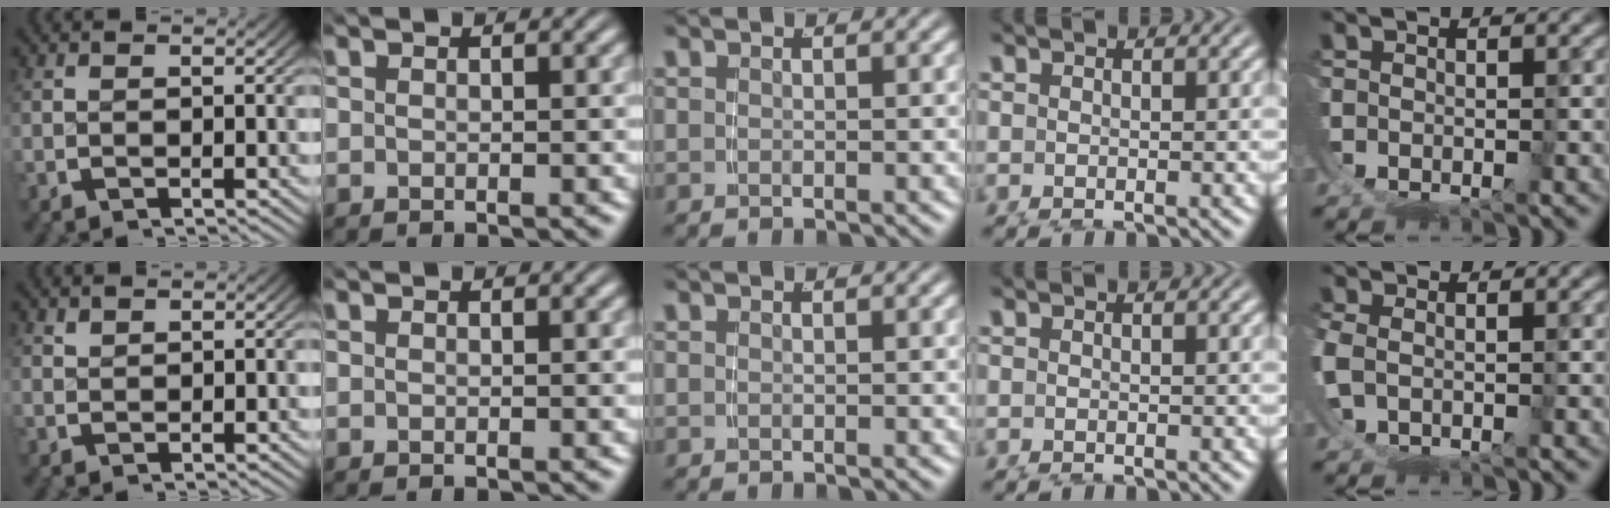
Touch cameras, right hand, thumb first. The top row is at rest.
{"thumb": {"total": 0.8, "force": [0.8, 0.1, -0.1], "torque": [0.005, -0.002, 0.021]}, "little": {"total": 0.8, "force": [0.4, 0.7, 0.2], "torque": [-0.030, -0.005, 0.012]}}